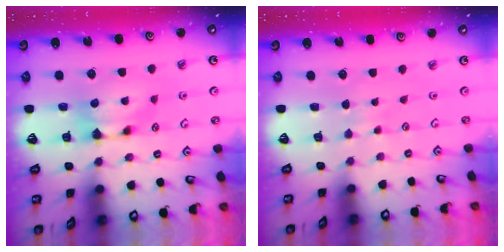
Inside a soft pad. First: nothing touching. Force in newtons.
{"total": 4.3, "press": 4.2, "slide": 0.3}